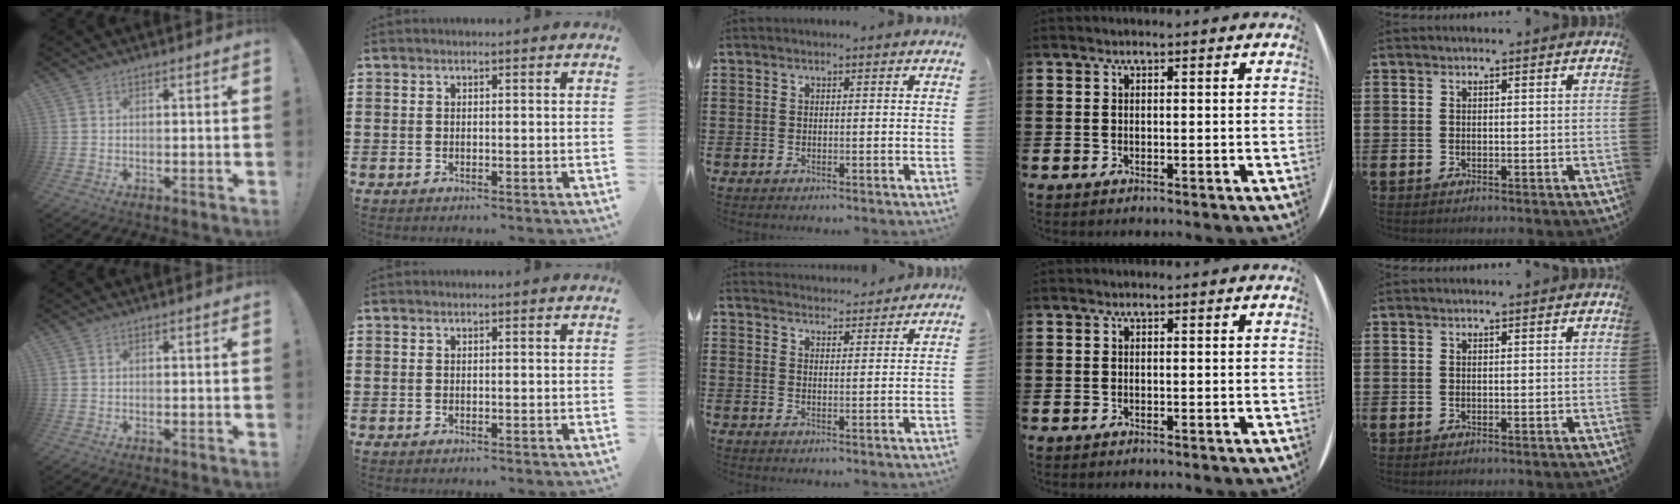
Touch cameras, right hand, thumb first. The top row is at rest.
{"middle": {"total": 3.1, "force": [3.1, 0.0, -0.4], "torque": [-0.001, -0.012, 0.058]}}